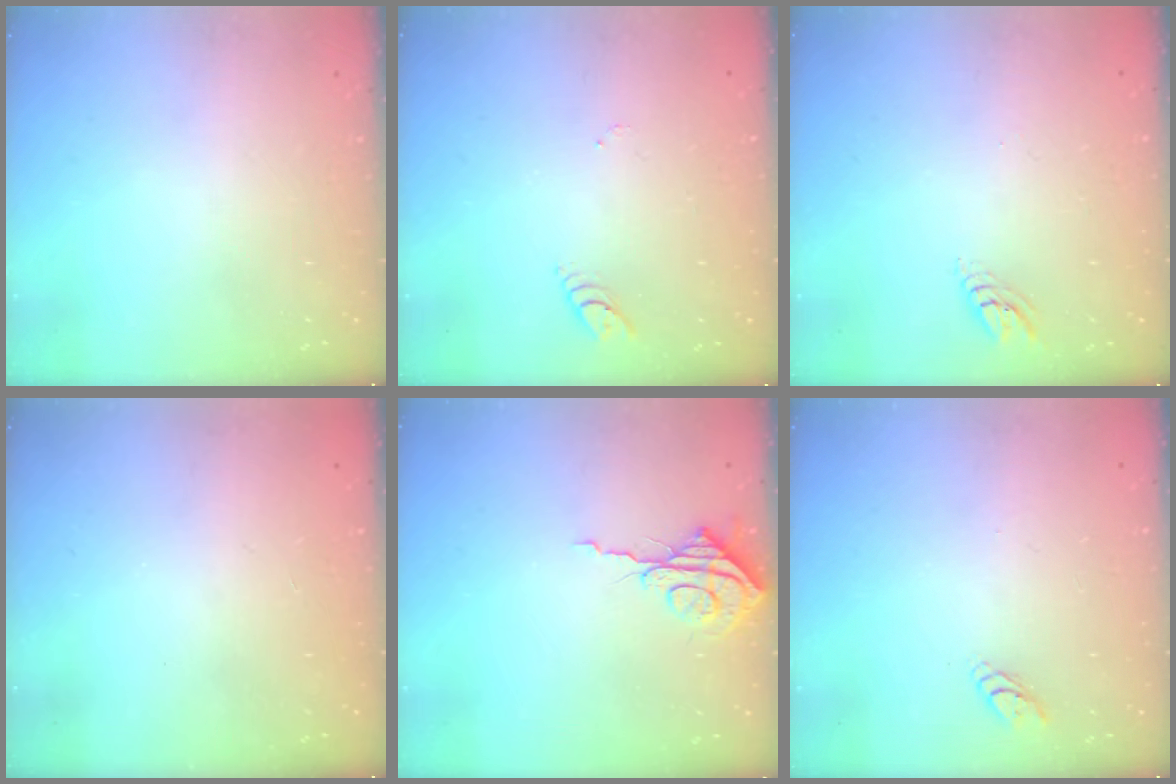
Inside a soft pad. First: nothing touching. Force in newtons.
{"total": 2.9, "press": 2.8, "slide": 0.3}
{"total": 4.3, "press": 4.3, "slide": 0.2}
{"total": 0.0}
{"total": 8.3, "press": 8.3, "slide": 0.6}
{"total": 3.1, "press": 3.1, "slide": 0.3}